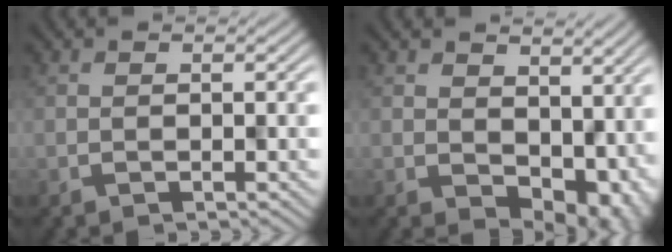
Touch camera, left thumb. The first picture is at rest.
{"total": 6.8, "force": [0.2, 4.8, 4.8], "torque": [-0.059, -0.030, 0.018]}